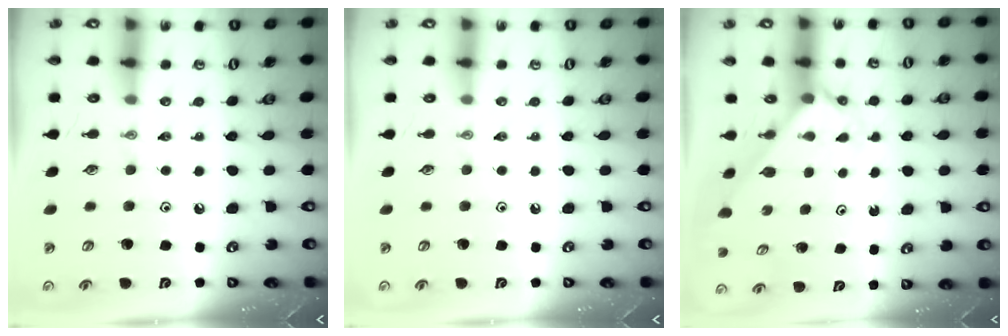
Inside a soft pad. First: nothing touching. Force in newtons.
{"total": 0.0}
{"total": 2.1, "press": 2.1, "slide": 0.2}